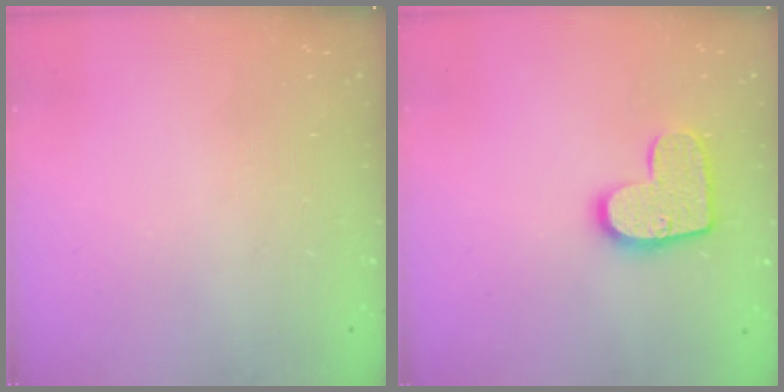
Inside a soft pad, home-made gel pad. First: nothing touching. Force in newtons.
{"total": 12.5, "press": 12.5, "slide": 0.7}